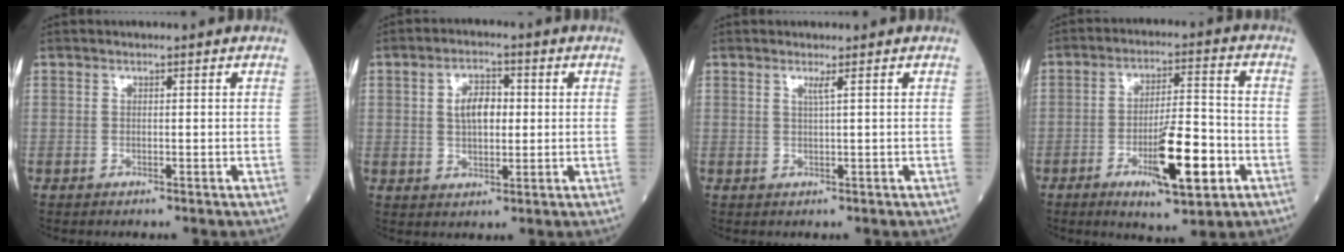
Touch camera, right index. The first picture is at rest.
{"total": 5.5, "force": [0.9, 2.8, 4.6], "torque": [-0.086, 0.011, 0.019]}
{"total": 1.1, "force": [0.6, -0.4, 0.8], "torque": [-0.025, -0.005, 0.015]}
{"total": 11.4, "force": [-4.4, 2.1, 10.4], "torque": [-0.174, -0.006, -0.066]}